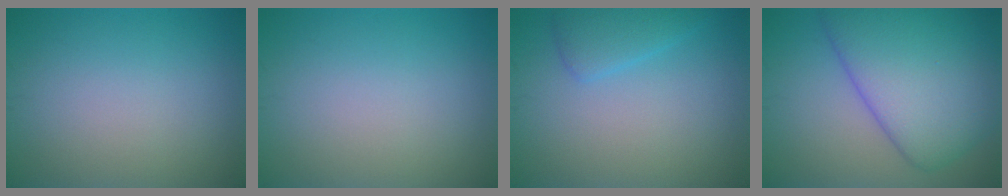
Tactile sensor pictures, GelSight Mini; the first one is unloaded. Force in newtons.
{"total": 0.0}
{"total": 2.4, "press": 2.4, "slide": 0.1}
{"total": 10.2, "press": 10.2, "slide": 0.4}